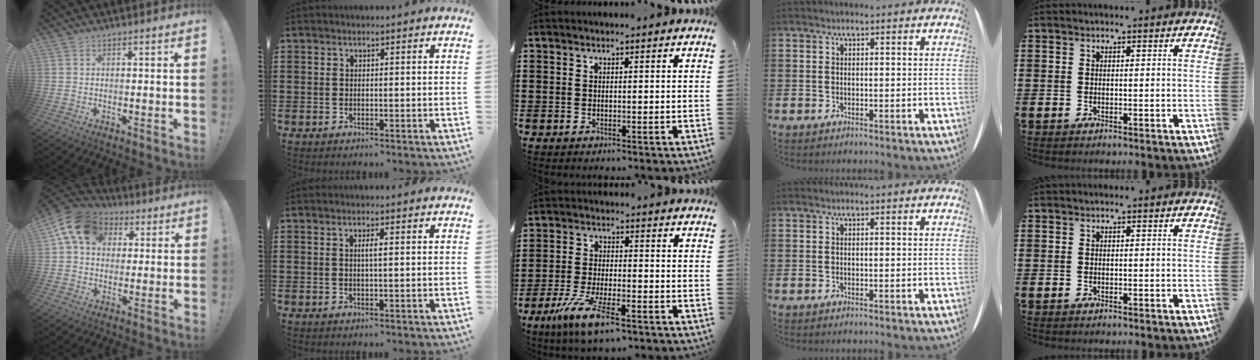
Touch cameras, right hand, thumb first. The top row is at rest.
{"thumb": {"total": 12.5, "force": [4.3, 9.7, 6.7], "torque": [-0.098, -0.006, 0.087]}, "index": {"total": 1.5, "force": [0.2, 0.1, 1.5], "torque": [-0.028, 0.000, 0.002]}, "middle": {"total": 8.6, "force": [-5.2, 2.1, 6.5], "torque": [-0.139, -0.008, -0.098]}}